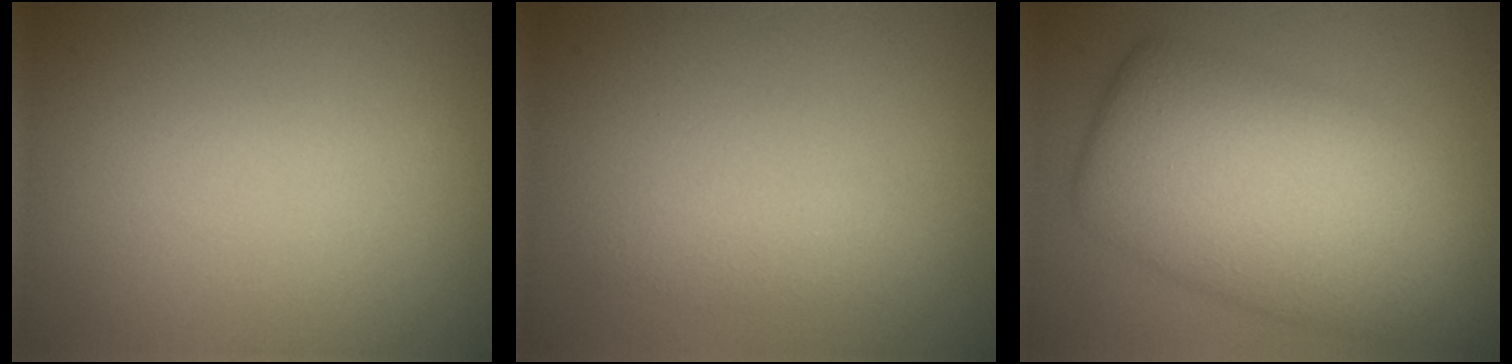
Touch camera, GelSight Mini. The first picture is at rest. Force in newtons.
{"total": 1.5, "press": 1.5, "slide": 0.1}
{"total": 10.7, "press": 10.7, "slide": 0.3}